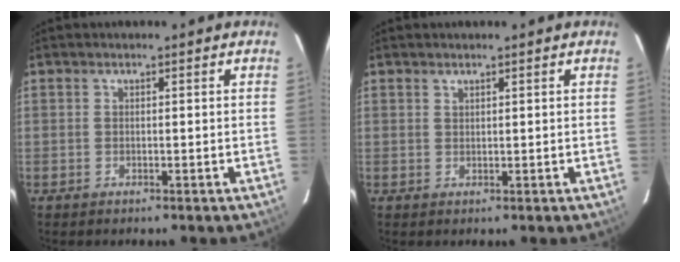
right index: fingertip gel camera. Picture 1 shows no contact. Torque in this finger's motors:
{"motor_torque": [-0.06, 0.11, -0.02, 0.00]}